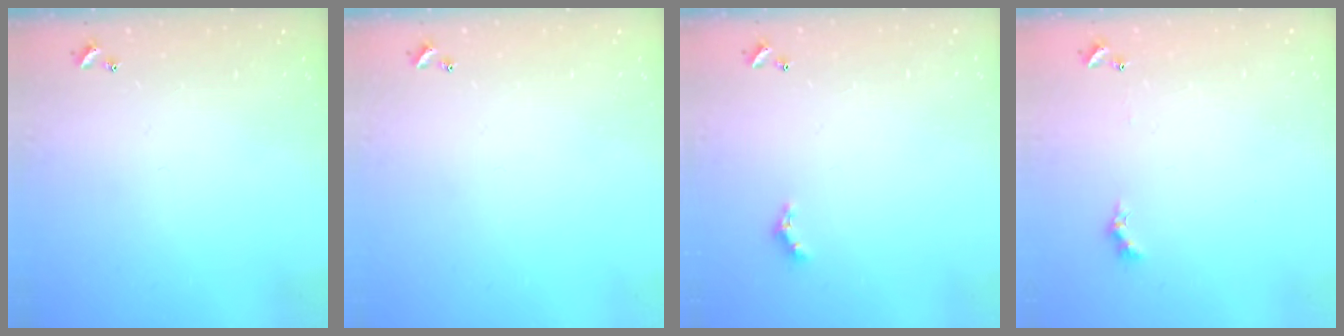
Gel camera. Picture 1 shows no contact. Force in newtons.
{"total": 0.0}
{"total": 1.9, "press": 1.9, "slide": 0.6}
{"total": 0.0}